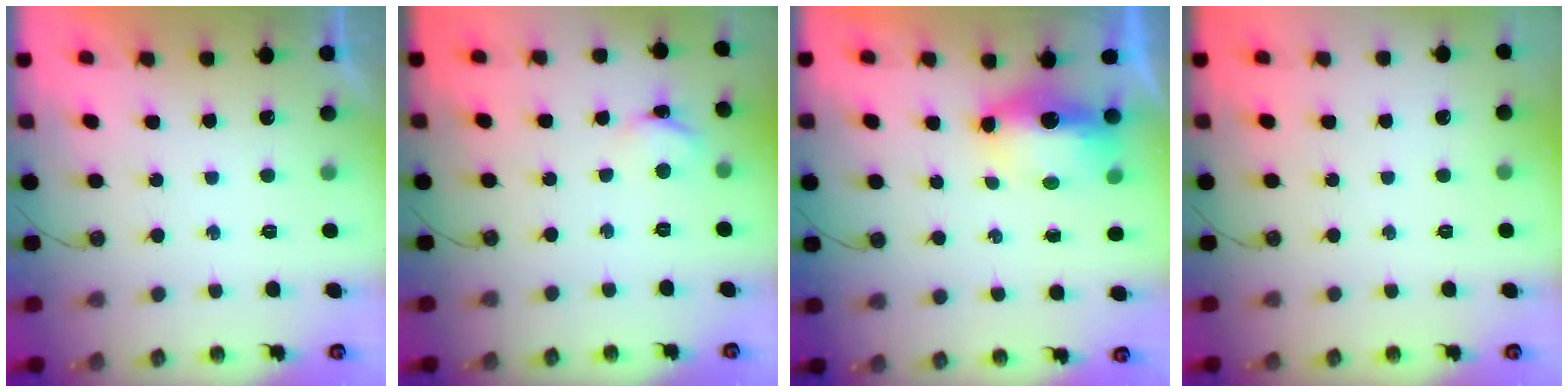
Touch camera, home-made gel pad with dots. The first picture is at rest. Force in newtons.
{"total": 3.6, "press": 3.6, "slide": 0.4}
{"total": 15.5, "press": 9.3, "slide": 12.4}
{"total": 0.0}